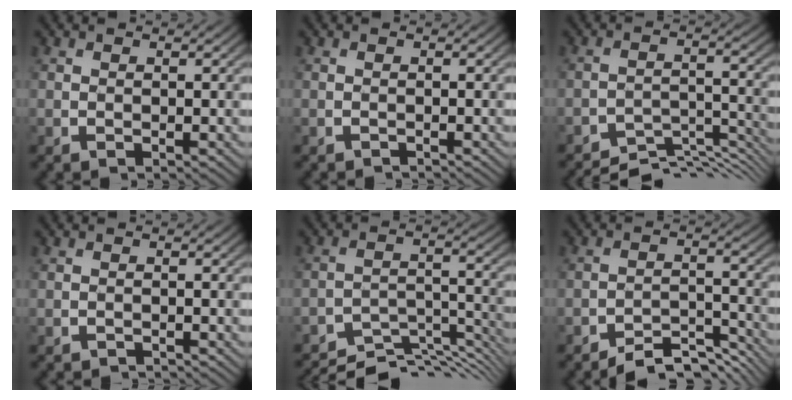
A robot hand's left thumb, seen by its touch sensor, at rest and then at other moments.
{"total": 0.6, "force": [-0.6, 0.0, 0.0], "torque": [0.002, -0.001, -0.014]}
{"total": 8.8, "force": [-8.1, 1.8, 2.9], "torque": [-0.044, 0.006, -0.123]}
{"total": 0.9, "force": [-0.9, 0.1, 0.0], "torque": [0.001, -0.002, -0.020]}
{"total": 10.4, "force": [-9.6, 2.2, 3.4], "torque": [-0.053, 0.012, -0.144]}
{"total": 6.3, "force": [-5.6, 1.4, 2.5], "torque": [-0.040, 0.002, -0.094]}